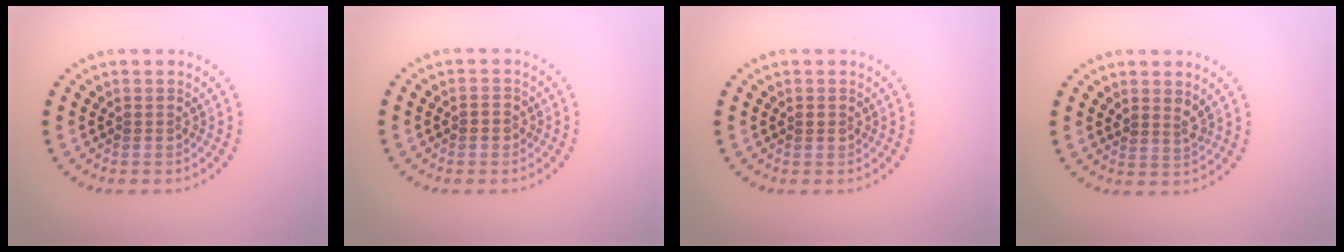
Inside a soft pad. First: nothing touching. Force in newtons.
{"total": 0.8, "press": 0.8, "slide": 0.1}
{"total": 0.7, "press": 0.7, "slide": 0.1}
{"total": 1.4, "press": 1.1, "slide": 0.9}